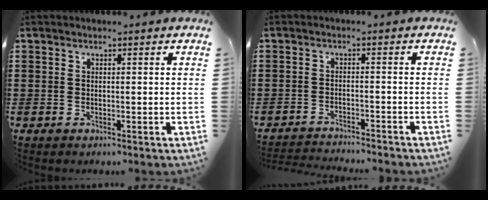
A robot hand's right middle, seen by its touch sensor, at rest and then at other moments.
{"total": 2.4, "force": [-2.4, 0.0, 0.1], "torque": [-0.006, 0.001, -0.052]}